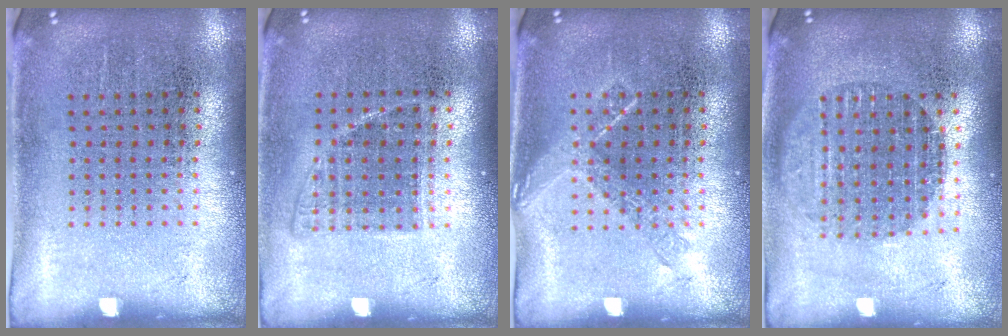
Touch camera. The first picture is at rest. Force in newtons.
{"total": 1.0, "press": 0.9, "slide": 0.5}
{"total": 1.0, "press": 0.9, "slide": 0.3}
{"total": 1.8, "press": 1.5, "slide": 0.9}